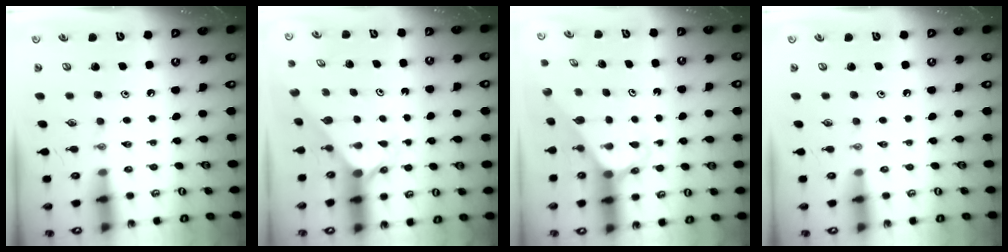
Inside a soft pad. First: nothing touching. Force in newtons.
{"total": 1.8, "press": 1.8, "slide": 0.2}
{"total": 2.7, "press": 2.6, "slide": 0.2}
{"total": 0.0}